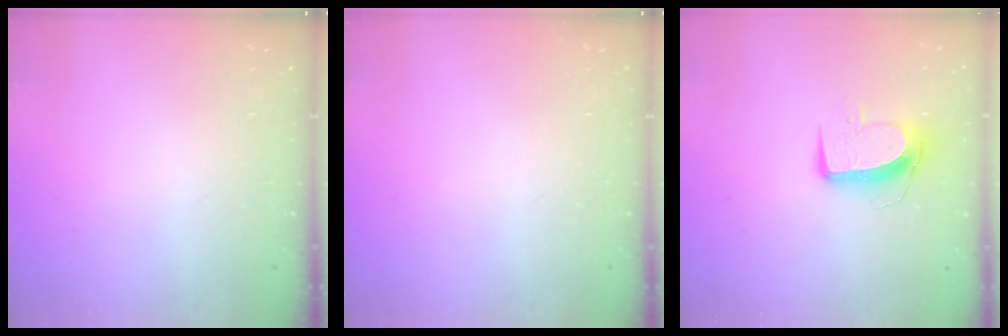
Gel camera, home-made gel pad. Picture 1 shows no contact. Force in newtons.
{"total": 0.0}
{"total": 9.8, "press": 9.8, "slide": 1.0}